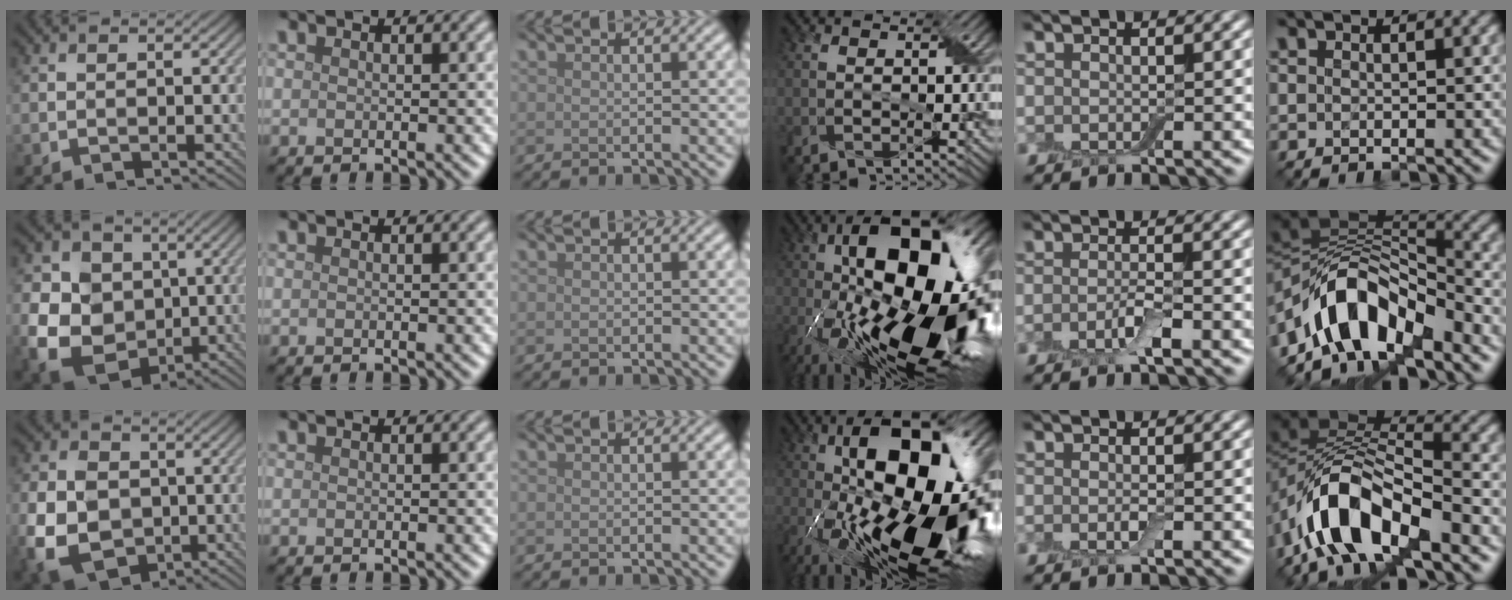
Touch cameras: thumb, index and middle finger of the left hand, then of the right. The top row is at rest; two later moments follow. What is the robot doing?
{"motion": "wrap", "object": "adhesive wrap"}